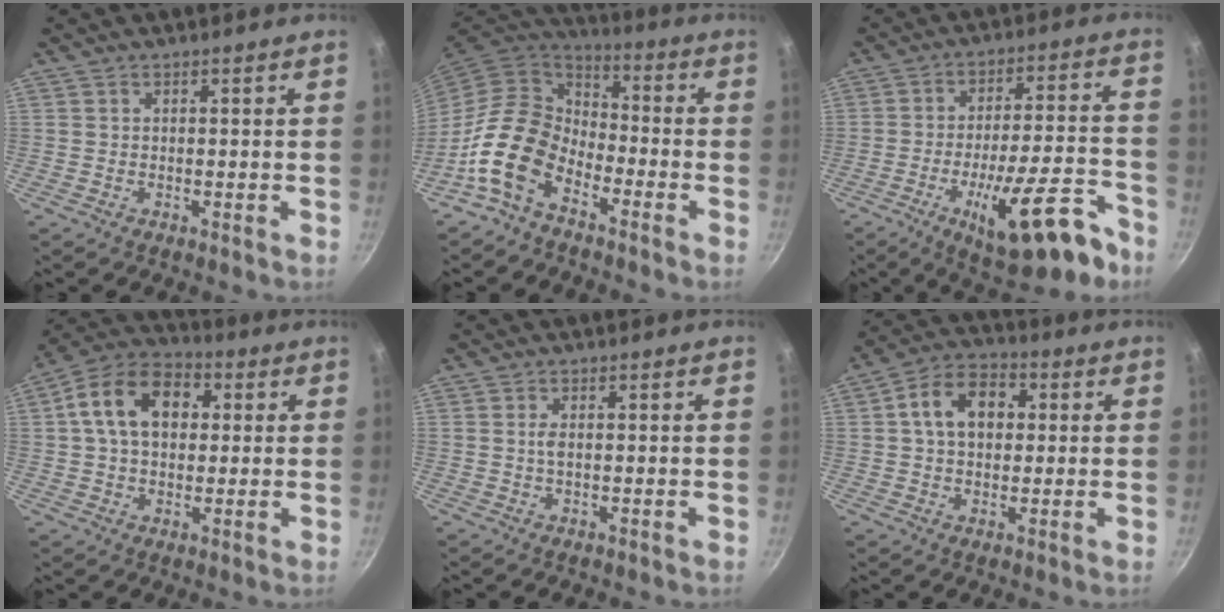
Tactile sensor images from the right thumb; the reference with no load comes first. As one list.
[{"total": 13.7, "force": [-7.1, 8.8, 7.7], "torque": [-0.111, 0.057, -0.158]}, {"total": 19.0, "force": [-10.1, 6.3, 14.9], "torque": [-0.189, 0.059, -0.140]}, {"total": 14.1, "force": [2.7, 9.9, 9.7], "torque": [-0.137, 0.024, 0.027]}, {"total": 1.5, "force": [0.1, 0.6, 1.3], "torque": [-0.028, 0.001, 0.000]}, {"total": 10.9, "force": [1.8, 7.8, 7.4], "torque": [-0.093, 0.022, 0.015]}]